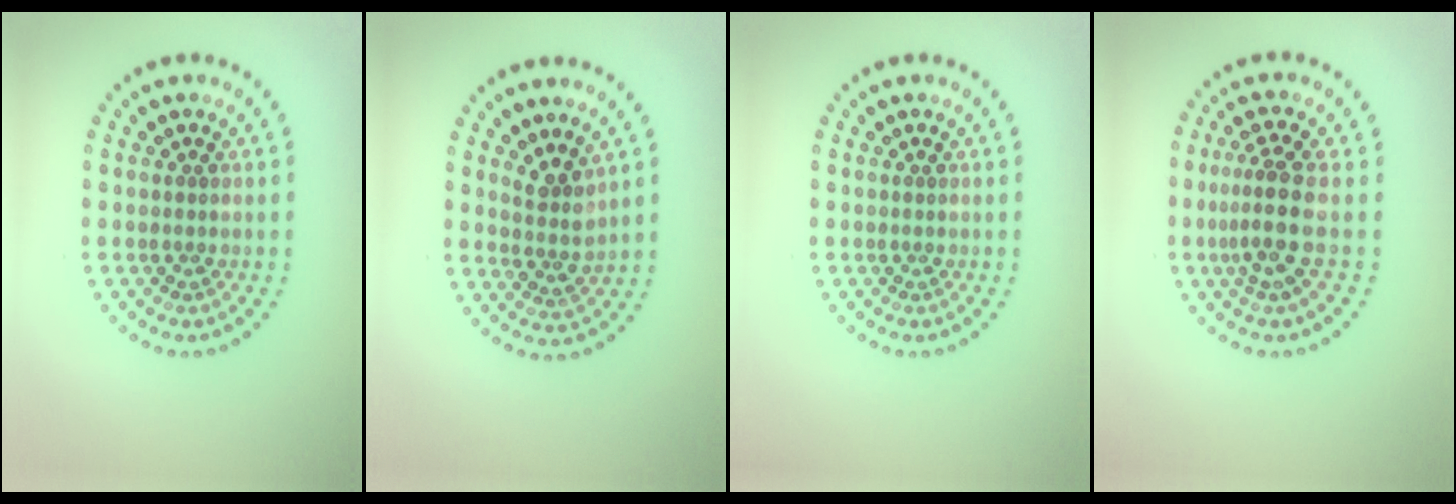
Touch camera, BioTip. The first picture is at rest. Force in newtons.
{"total": 2.5, "press": 2.0, "slide": 1.6}
{"total": 0.0}
{"total": 3.3, "press": 2.5, "slide": 2.2}